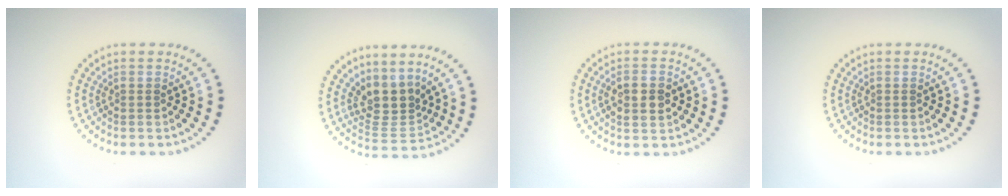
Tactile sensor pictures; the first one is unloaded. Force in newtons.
{"total": 3.3, "press": 2.4, "slide": 2.2}
{"total": 2.6, "press": 2.6, "slide": 0.4}
{"total": 0.0}